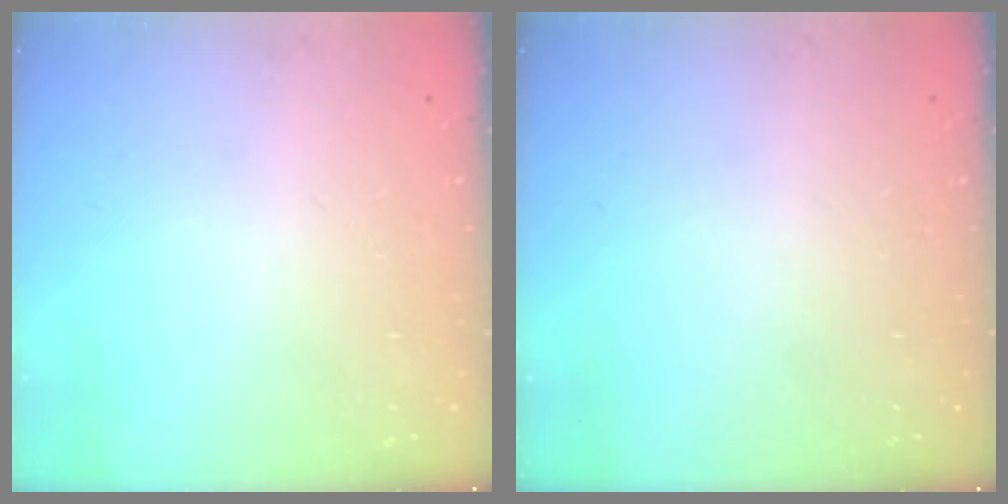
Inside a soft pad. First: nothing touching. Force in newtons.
{"total": 0.0}